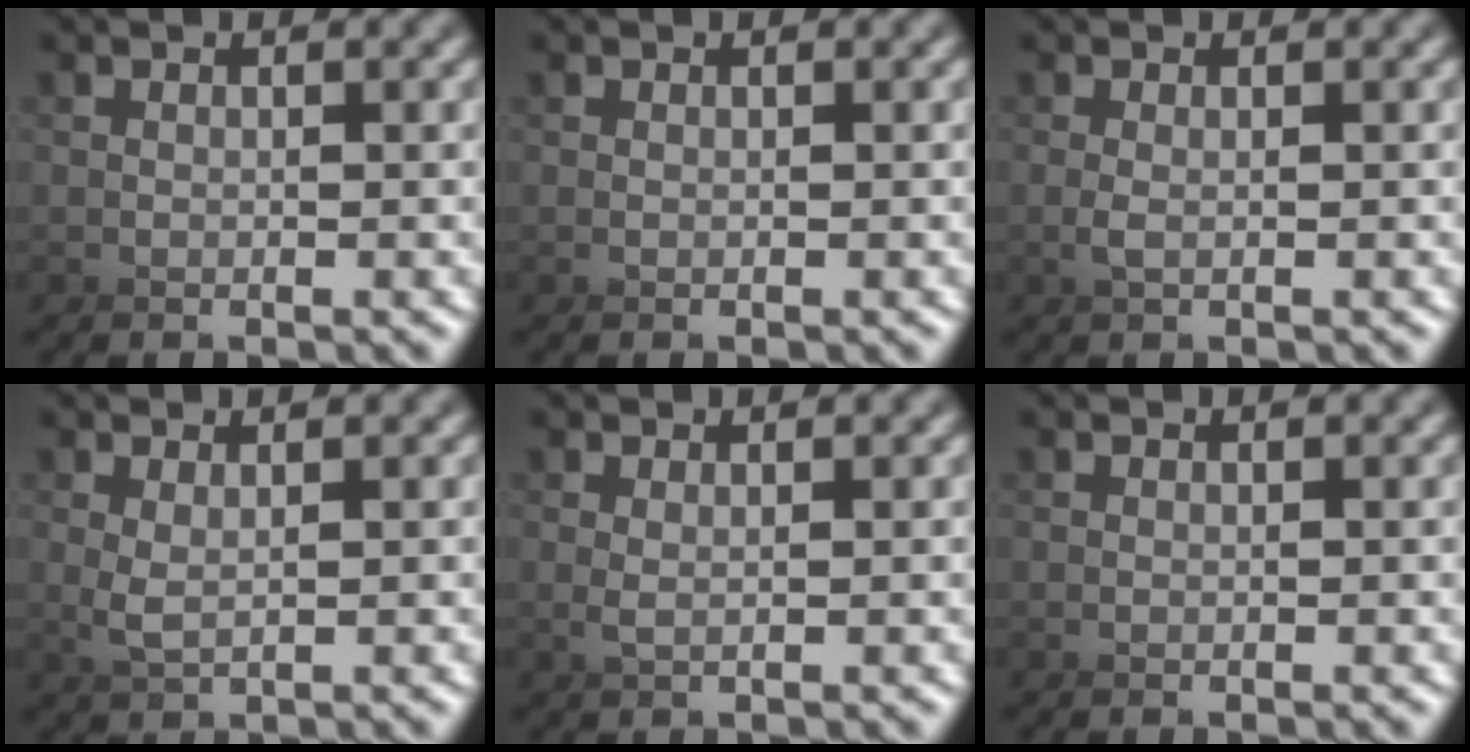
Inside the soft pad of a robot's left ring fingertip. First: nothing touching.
{"total": 0.0}
{"total": 2.0, "force": [0.0, -1.9, 0.6], "torque": [-0.005, 0.010, 0.000]}
{"total": 2.3, "force": [0.9, -2.1, 0.5], "torque": [-0.021, 0.003, 0.020]}
{"total": 2.2, "force": [0.4, -2.0, 0.7], "torque": [-0.009, 0.009, 0.009]}
{"total": 0.0}